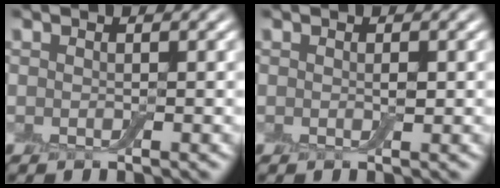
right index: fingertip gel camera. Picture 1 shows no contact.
{"total": 0.5, "force": [0.1, 0.2, 0.5], "torque": [-0.009, -0.001, 0.001]}